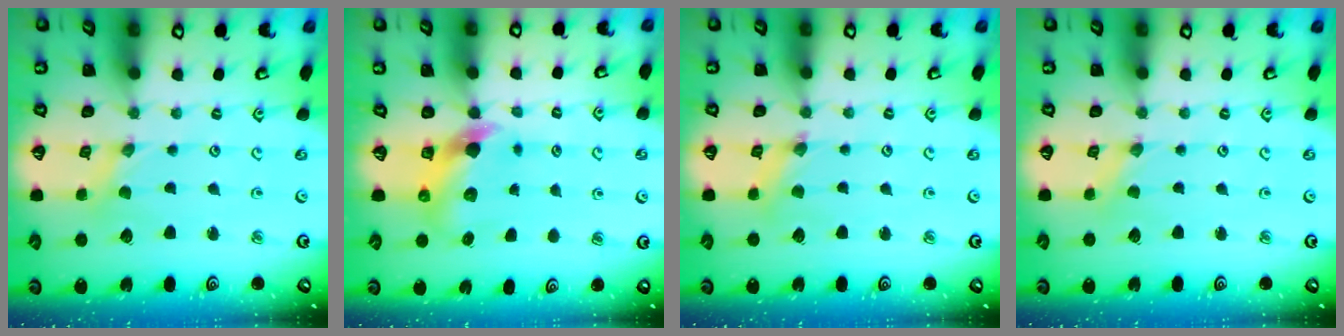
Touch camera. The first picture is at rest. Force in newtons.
{"total": 5.5, "press": 5.4, "slide": 0.7}
{"total": 1.6, "press": 1.6, "slide": 0.4}
{"total": 0.0}